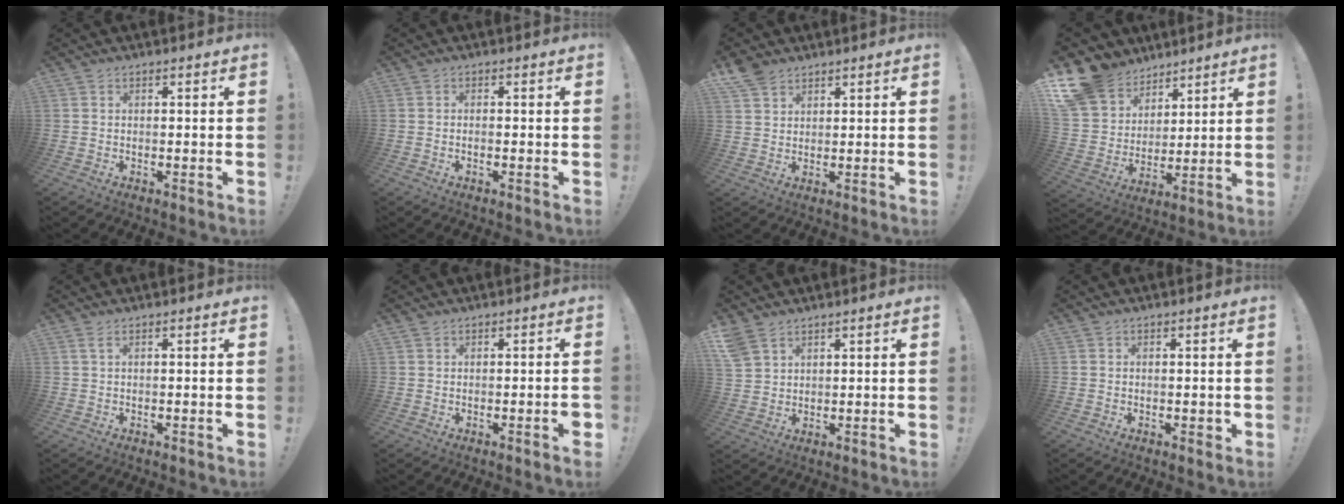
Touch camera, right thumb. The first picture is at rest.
{"total": 1.1, "force": [-0.6, 0.1, 0.9], "torque": [-0.014, 0.000, -0.010]}
{"total": 5.5, "force": [4.2, 3.0, 1.9], "torque": [-0.034, -0.019, 0.080]}
{"total": 15.3, "force": [10.2, 10.4, 4.6], "torque": [-0.092, -0.070, 0.211]}
{"total": 1.7, "force": [0.7, 0.1, 1.5], "torque": [-0.033, 0.001, 0.013]}
{"total": 1.8, "force": [-0.7, 0.1, 1.7], "torque": [-0.026, 0.002, -0.012]}
{"total": 5.4, "force": [3.9, 3.0, 2.3], "torque": [-0.046, -0.013, 0.080]}
{"total": 1.0, "force": [0.1, 0.8, 0.6], "torque": [-0.001, 0.001, 0.000]}